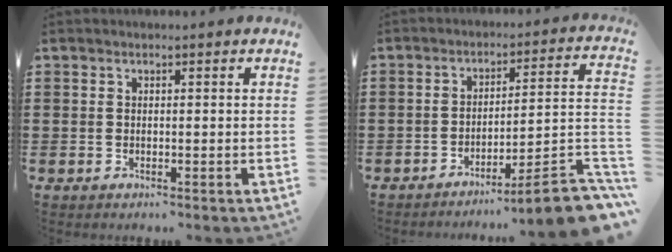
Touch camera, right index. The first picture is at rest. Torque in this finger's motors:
{"motor_torque": [1.63, -0.51, 0.09, 0.00]}